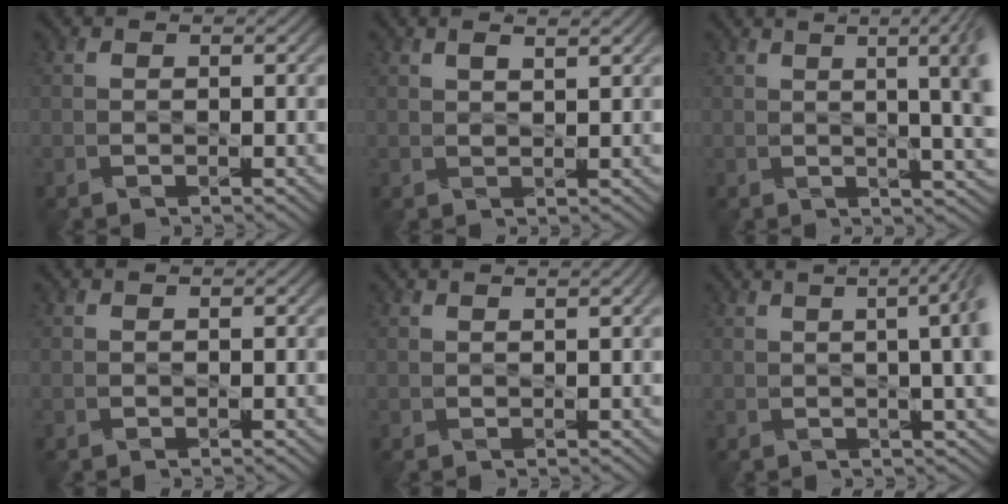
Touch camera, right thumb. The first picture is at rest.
{"total": 1.9, "force": [1.3, 0.3, 1.4], "torque": [-0.023, -0.003, 0.025]}
{"total": 10.8, "force": [2.1, 3.4, 10.0], "torque": [-0.090, 0.042, 0.017]}
{"total": 0.0}
{"total": 1.2, "force": [0.7, 0.0, 1.0], "torque": [-0.021, 0.002, 0.007]}
{"total": 8.8, "force": [1.3, 2.7, 8.3], "torque": [-0.070, 0.031, 0.003]}